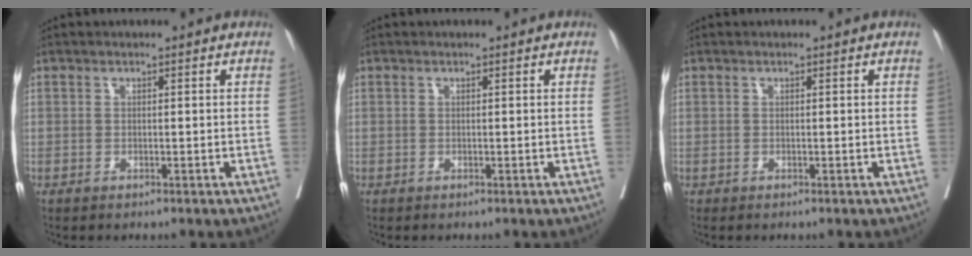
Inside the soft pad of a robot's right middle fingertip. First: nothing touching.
{"total": 0.0}
{"total": 0.0}